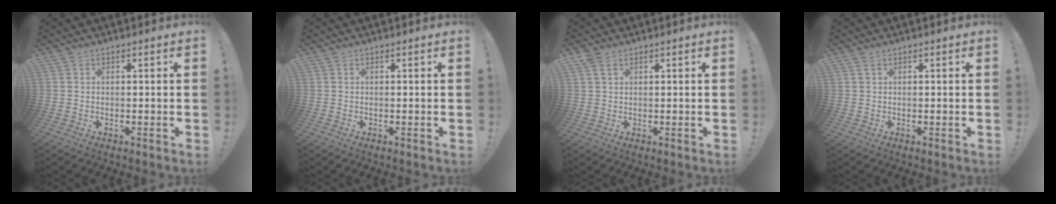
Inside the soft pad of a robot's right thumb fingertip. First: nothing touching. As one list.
[{"total": 0.0}, {"total": 2.5, "force": [1.5, 1.2, 1.6], "torque": [-0.029, -0.004, 0.028]}, {"total": 0.8, "force": [0.4, 0.2, 0.6], "torque": [-0.021, 0.004, 0.008]}]